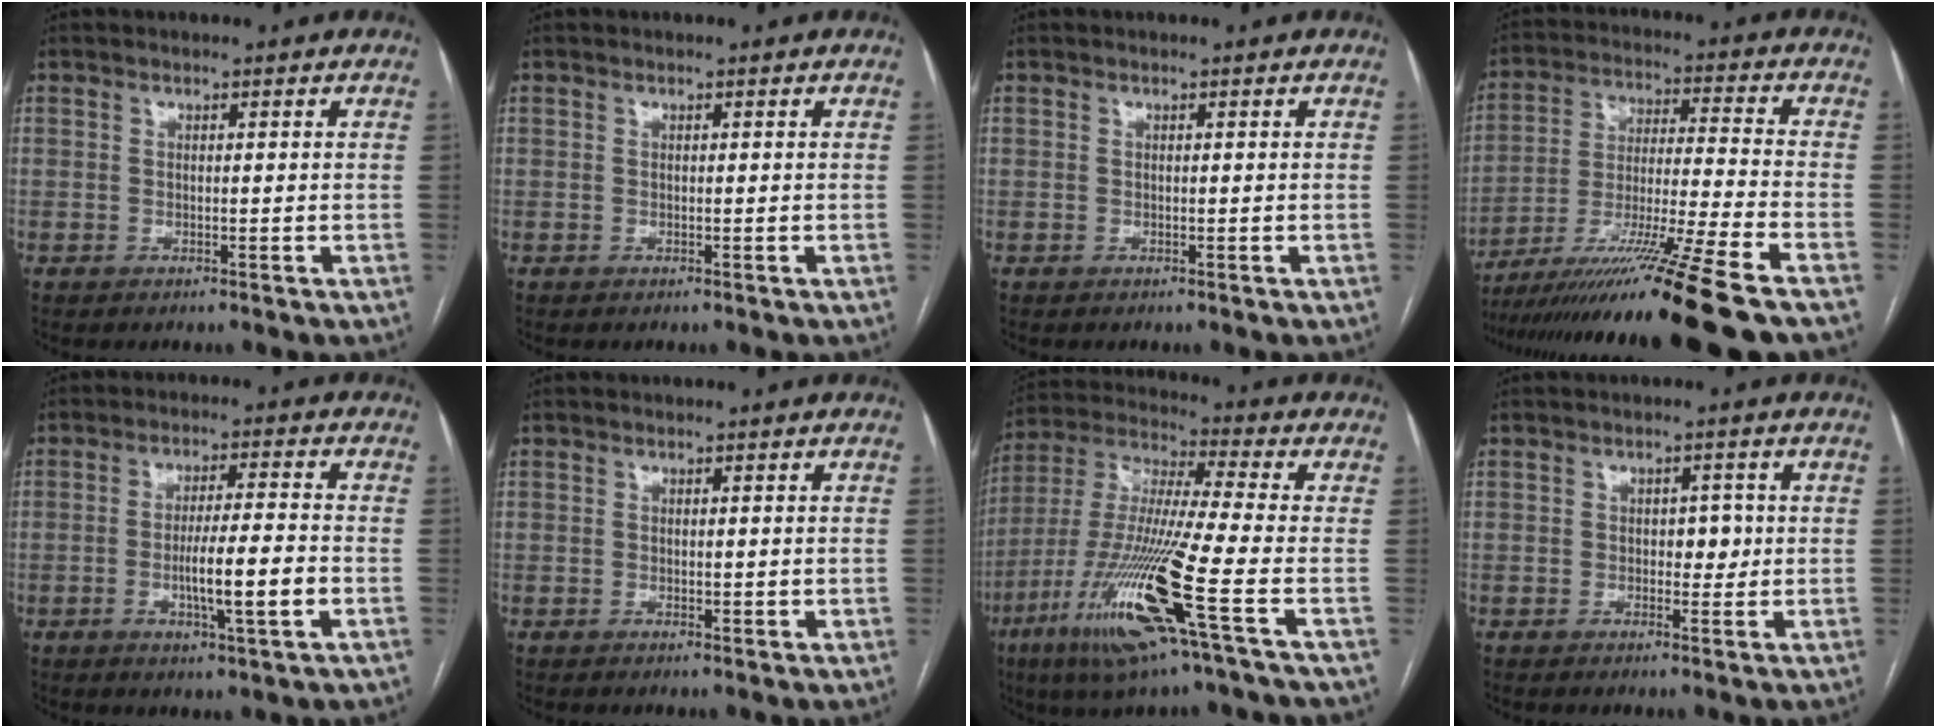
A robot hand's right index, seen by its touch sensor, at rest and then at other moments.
{"total": 0.0}
{"total": 0.0}
{"total": 19.8, "force": [-15.1, -2.4, 12.5], "torque": [-0.211, -0.036, -0.259]}
{"total": 8.4, "force": [-2.2, 0.5, 8.1], "torque": [-0.133, -0.002, -0.038]}
{"total": 1.3, "force": [0.1, 0.9, 1.0], "torque": [-0.010, 0.002, 0.002]}
{"total": 18.3, "force": [-7.7, -0.5, 16.6], "torque": [-0.361, -0.033, -0.153]}
{"total": 3.1, "force": [0.2, 1.9, 2.4], "torque": [-0.027, 0.009, 0.006]}